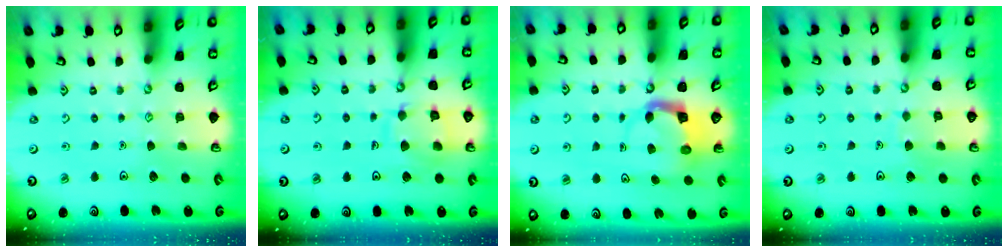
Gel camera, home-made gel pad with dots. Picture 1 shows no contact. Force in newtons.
{"total": 10.3, "press": 10.2, "slide": 0.7}
{"total": 3.7, "press": 3.6, "slide": 0.7}
{"total": 3.9, "press": 3.9, "slide": 0.4}